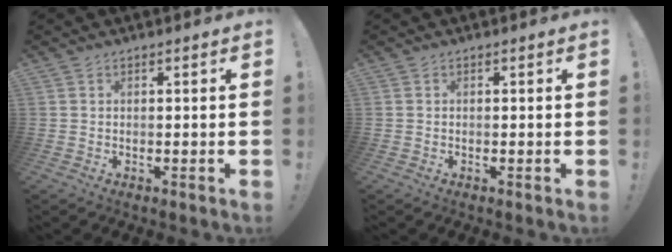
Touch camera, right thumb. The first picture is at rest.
{"total": 0.0}